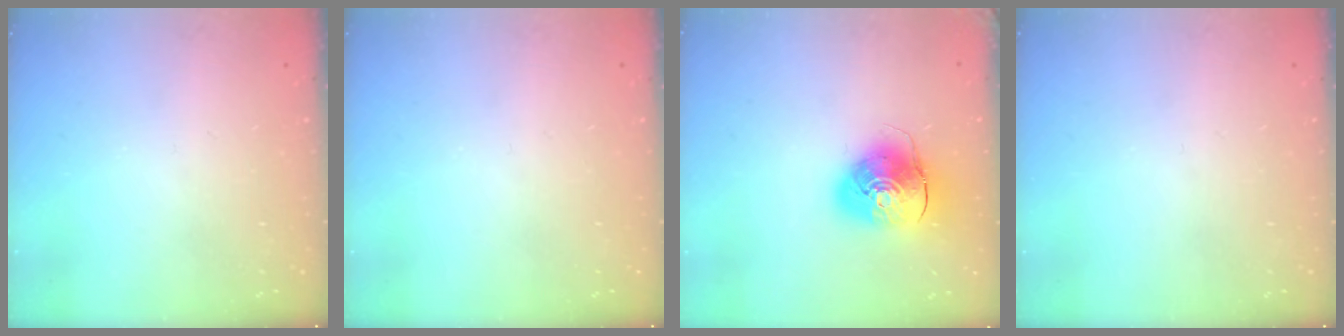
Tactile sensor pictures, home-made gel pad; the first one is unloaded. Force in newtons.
{"total": 0.0}
{"total": 10.8, "press": 10.6, "slide": 1.9}
{"total": 0.0}